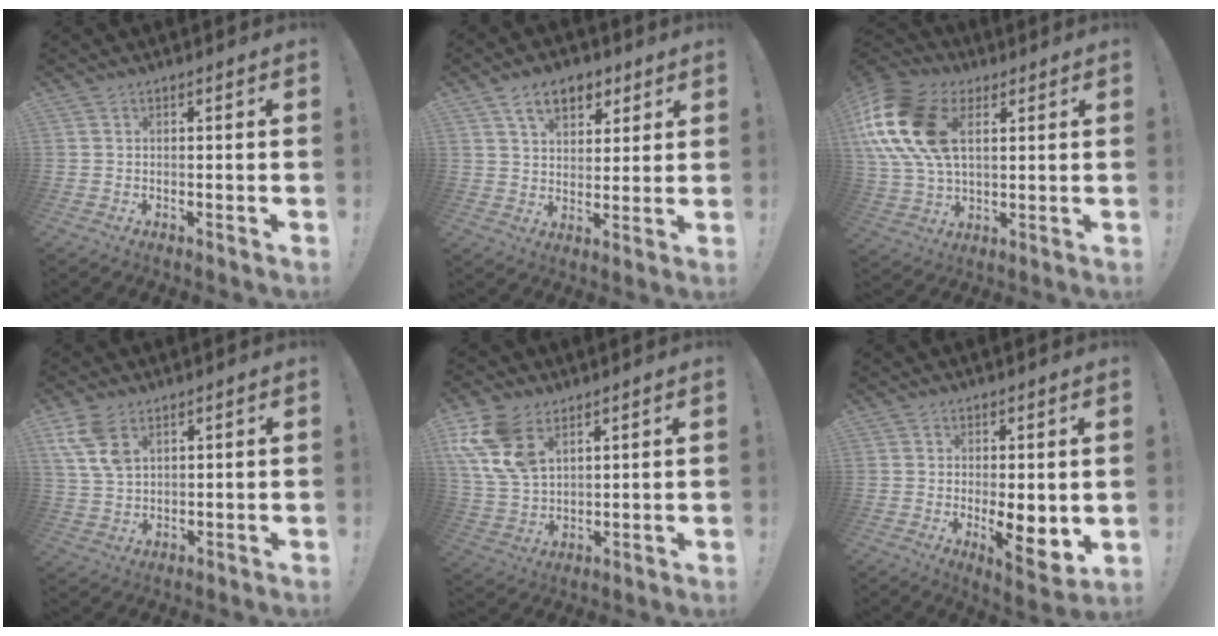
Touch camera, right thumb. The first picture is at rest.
{"total": 10.4, "force": [5.8, 6.6, 5.6], "torque": [-0.084, -0.015, 0.109]}
{"total": 22.0, "force": [6.4, 14.7, 15.1], "torque": [-0.304, -0.008, 0.120]}
{"total": 8.8, "force": [4.6, 5.2, 5.4], "torque": [-0.107, -0.008, 0.091]}
{"total": 14.1, "force": [7.4, 8.7, 8.3], "torque": [-0.181, -0.027, 0.146]}
{"total": 8.0, "force": [-0.6, 3.0, 7.4], "torque": [-0.080, -0.012, -0.005]}